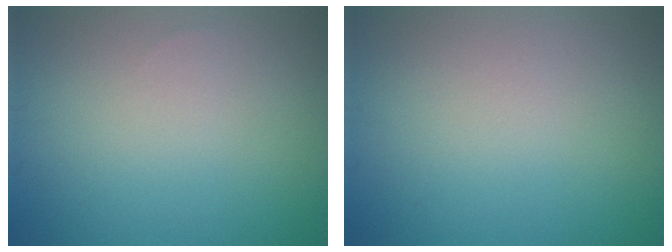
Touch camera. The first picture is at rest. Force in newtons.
{"total": 0.0}